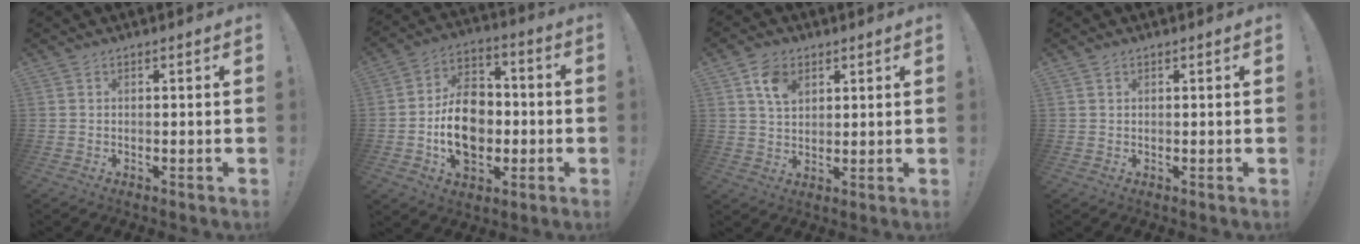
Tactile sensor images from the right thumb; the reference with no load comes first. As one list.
[{"total": 15.9, "force": [-1.8, 12.0, 10.3], "torque": [-0.172, 0.016, -0.031]}, {"total": 7.6, "force": [3.9, 5.1, 4.0], "torque": [-0.063, -0.009, 0.073]}, {"total": 0.6, "force": [0.4, 0.4, 0.2], "torque": [-0.003, 0.000, 0.008]}]